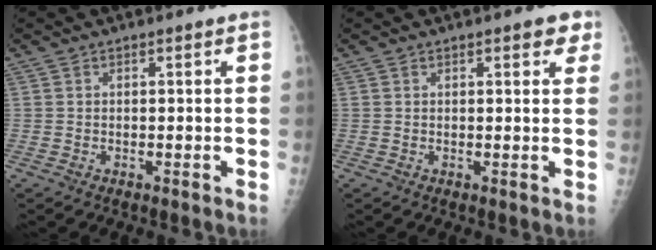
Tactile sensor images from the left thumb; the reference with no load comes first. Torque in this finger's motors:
{"motor_torque": [0.47, 0.44, 0.53, -0.02, 0.12]}